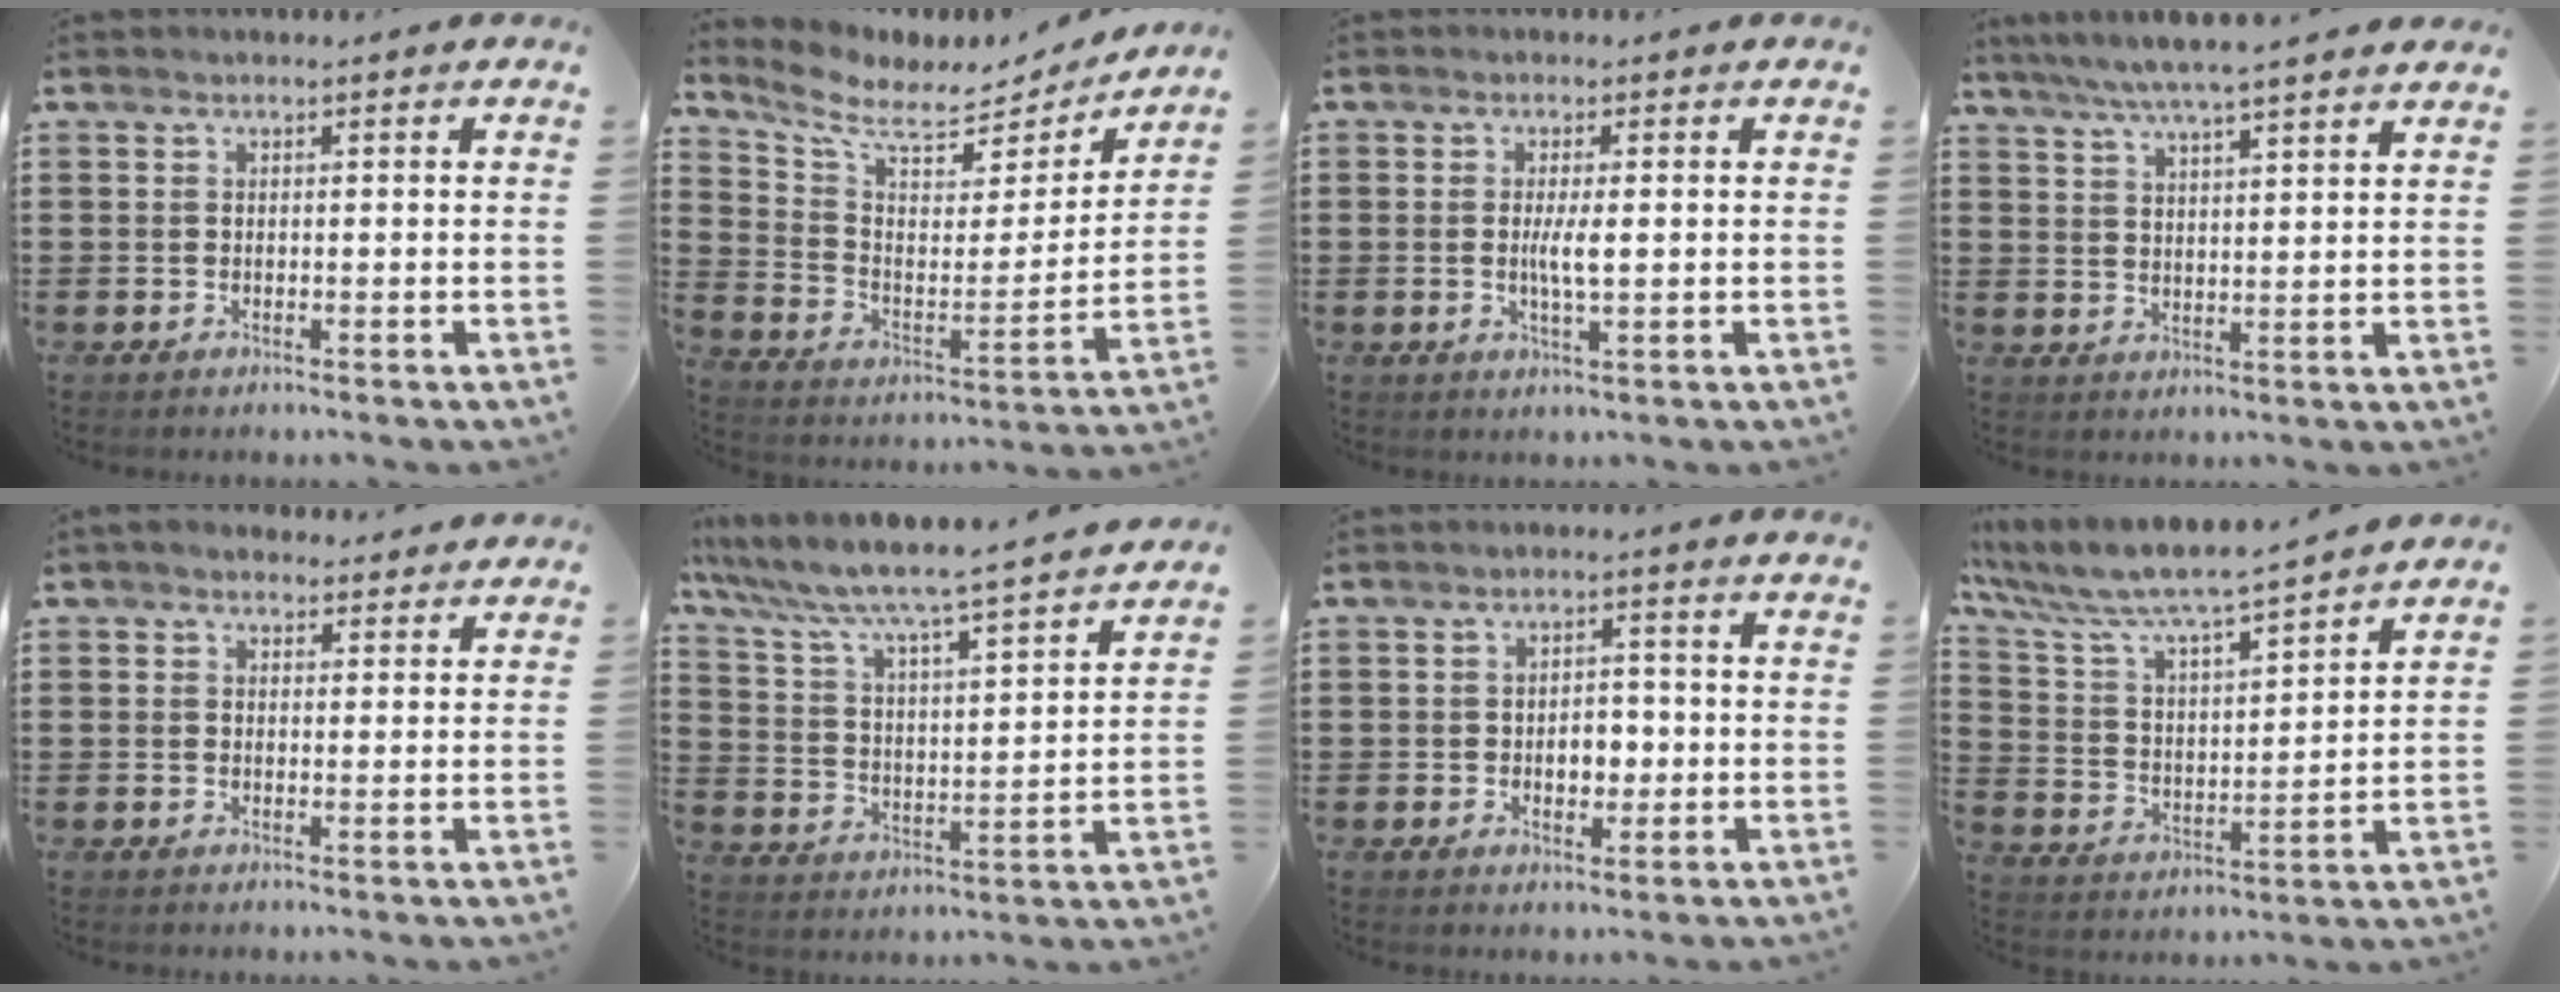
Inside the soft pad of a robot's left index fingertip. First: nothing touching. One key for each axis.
{"total": 7.1, "fx": 6.0, "fy": 2.4, "fz": 2.8, "tx": -0.089, "ty": -0.043, "tz": 0.103}
{"total": 3.4, "fx": 0.0, "fy": 0.5, "fz": 3.4, "tx": -0.062, "ty": -0.003, "tz": -0.001}
{"total": 5.4, "fx": 4.8, "fy": -0.3, "fz": 2.5, "tx": -0.062, "ty": -0.019, "tz": 0.084}
{"total": 2.3, "fx": 2.1, "fy": 0.9, "fz": 0.4, "tx": -0.014, "ty": 0.001, "tz": 0.039}
{"total": 5.6, "fx": 5.2, "fy": -0.3, "fz": 2.1, "tx": -0.069, "ty": -0.050, "tz": 0.076}
{"total": 4.1, "fx": -0.8, "fy": 2.5, "fz": 3.1, "tx": -0.055, "ty": 0.004, "tz": -0.020}
{"total": 7.1, "fx": 6.6, "fy": 0.4, "fz": 2.7, "tx": -0.084, "ty": -0.047, "tz": 0.107}